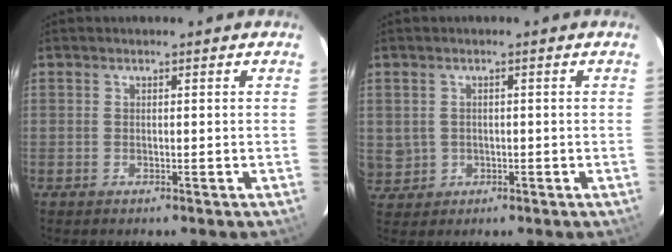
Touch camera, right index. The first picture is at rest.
{"total": 5.0, "force": [-0.2, 4.8, 1.4], "torque": [-0.038, 0.004, 0.013]}